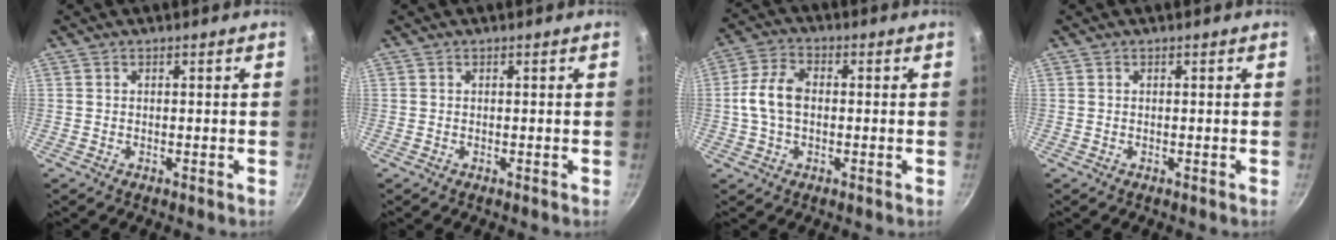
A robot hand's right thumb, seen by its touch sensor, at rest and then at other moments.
{"total": 0.0}
{"total": 7.9, "force": [-0.1, 5.1, 6.0], "torque": [-0.114, 0.025, -0.009]}
{"total": 0.0}